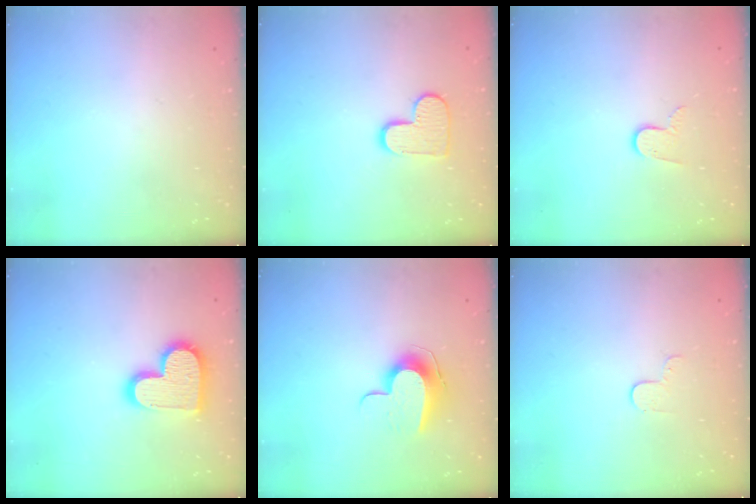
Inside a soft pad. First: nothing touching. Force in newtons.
{"total": 9.6, "press": 9.6, "slide": 0.6}
{"total": 6.3, "press": 6.3, "slide": 0.6}
{"total": 14.8, "press": 14.7, "slide": 0.8}
{"total": 10.0, "press": 10.0, "slide": 0.4}
{"total": 2.9, "press": 2.9, "slide": 0.3}